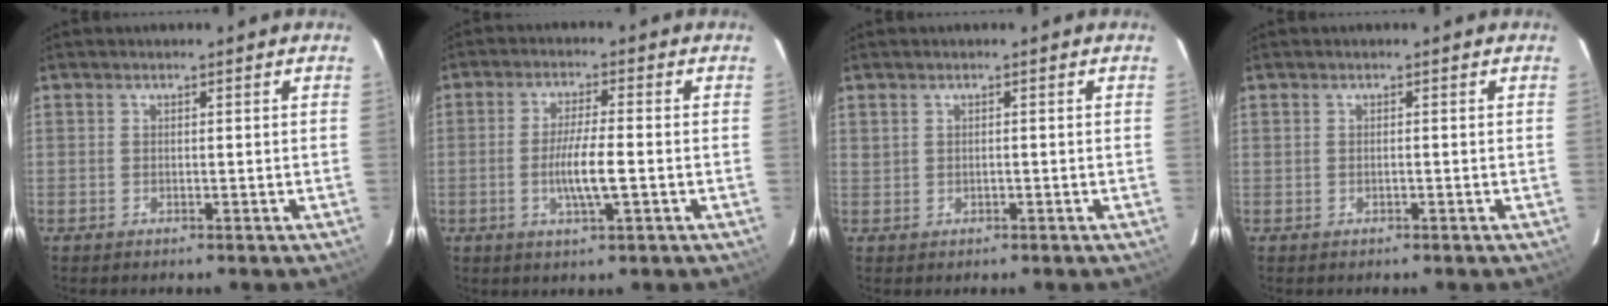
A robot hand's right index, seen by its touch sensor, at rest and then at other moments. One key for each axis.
{"total": 6.1, "fx": -1.2, "fy": 0.4, "fz": 6.0, "tx": -0.111, "ty": -0.007, "tz": -0.024}
{"total": 0.8, "fx": 0.3, "fy": 0.5, "fz": 0.5, "tx": -0.015, "ty": 0.002, "tz": 0.010}
{"total": 0.0}